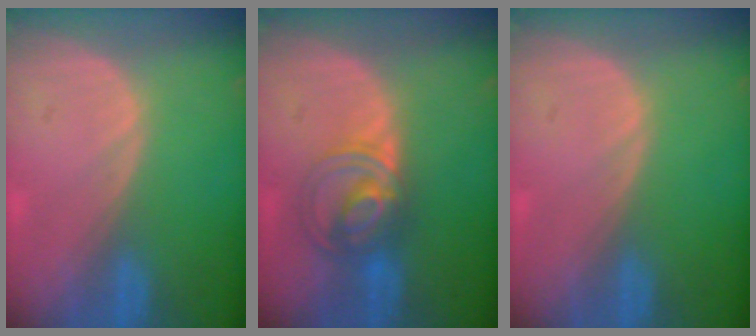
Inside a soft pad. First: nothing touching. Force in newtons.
{"total": 6.1, "press": 6.0, "slide": 1.1}
{"total": 0.0}